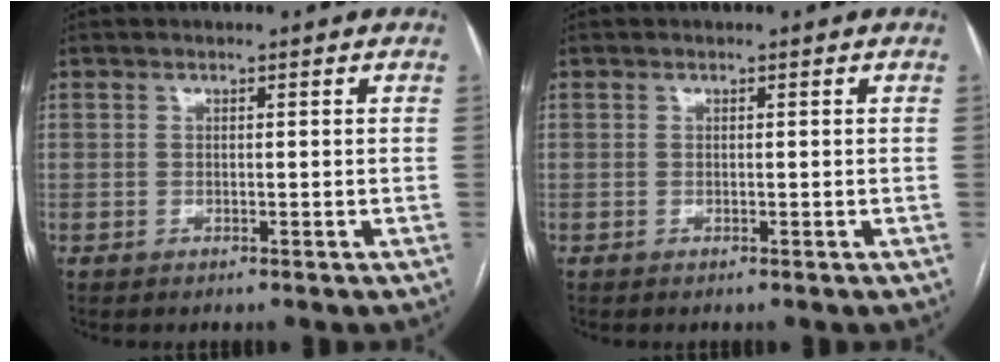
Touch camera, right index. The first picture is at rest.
{"total": 0.0}